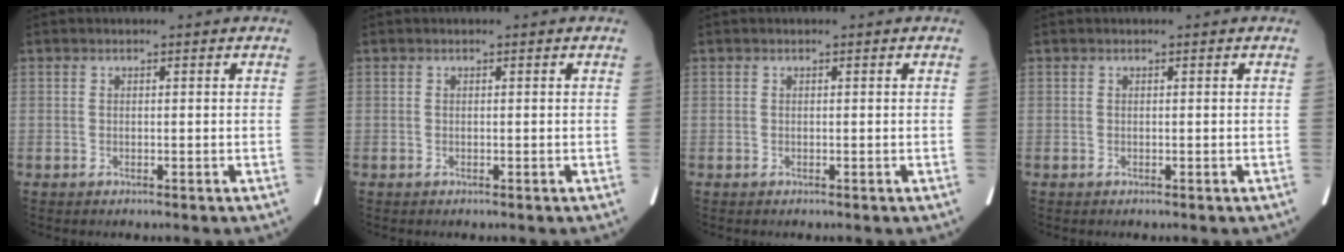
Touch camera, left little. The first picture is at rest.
{"total": 0.0}
{"total": 0.0}
{"total": 0.0}